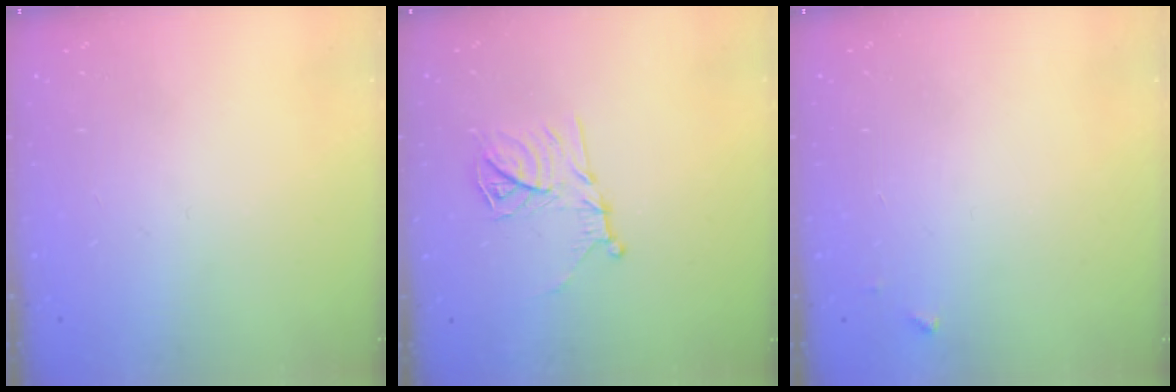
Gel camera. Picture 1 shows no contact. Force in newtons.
{"total": 11.7, "press": 11.7, "slide": 0.4}
{"total": 3.6, "press": 3.6, "slide": 0.2}